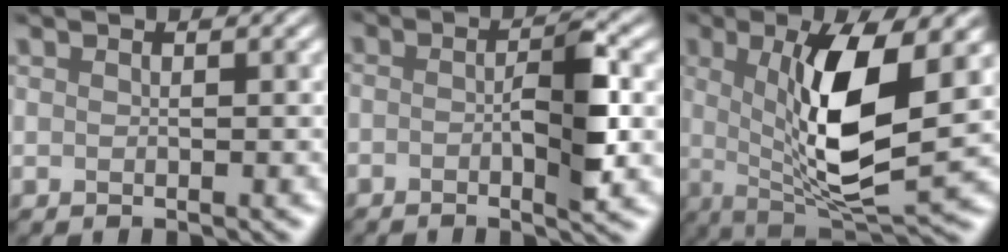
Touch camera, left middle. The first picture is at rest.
{"total": 3.0, "force": [-1.5, -0.5, 2.6], "torque": [-0.069, 0.000, -0.009]}
{"total": 6.8, "force": [0.7, 1.0, 6.7], "torque": [-0.140, -0.014, 0.043]}